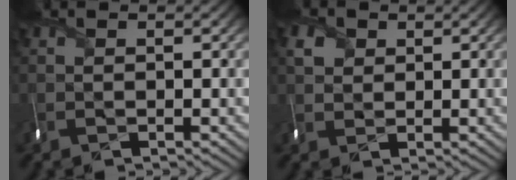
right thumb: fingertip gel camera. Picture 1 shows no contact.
{"total": 1.6, "force": [0.8, 1.2, -0.6], "torque": [-0.001, 0.001, 0.010]}